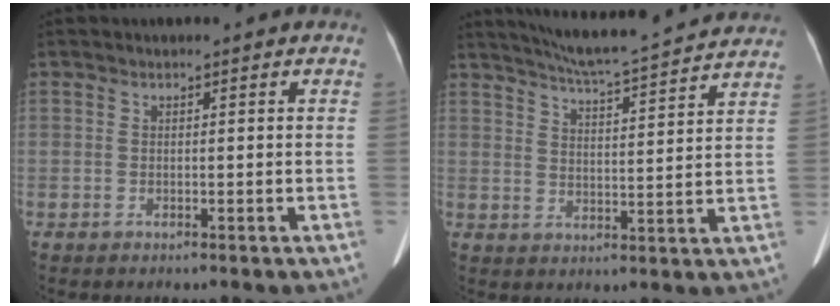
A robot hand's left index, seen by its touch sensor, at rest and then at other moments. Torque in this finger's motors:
{"motor_torque": [0.74, -1.39, -0.06, 0.02]}